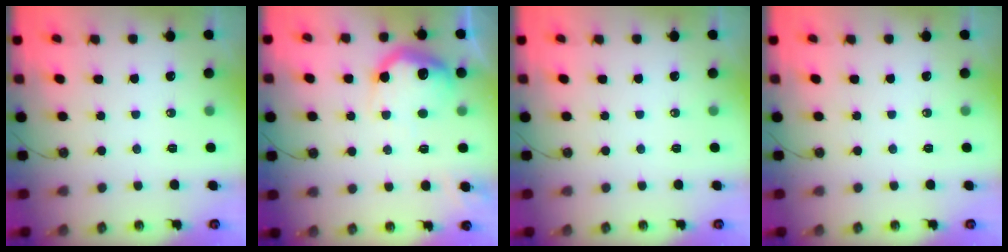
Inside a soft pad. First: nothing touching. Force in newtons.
{"total": 17.4, "press": 17.3, "slide": 1.5}
{"total": 0.0}
{"total": 0.0}